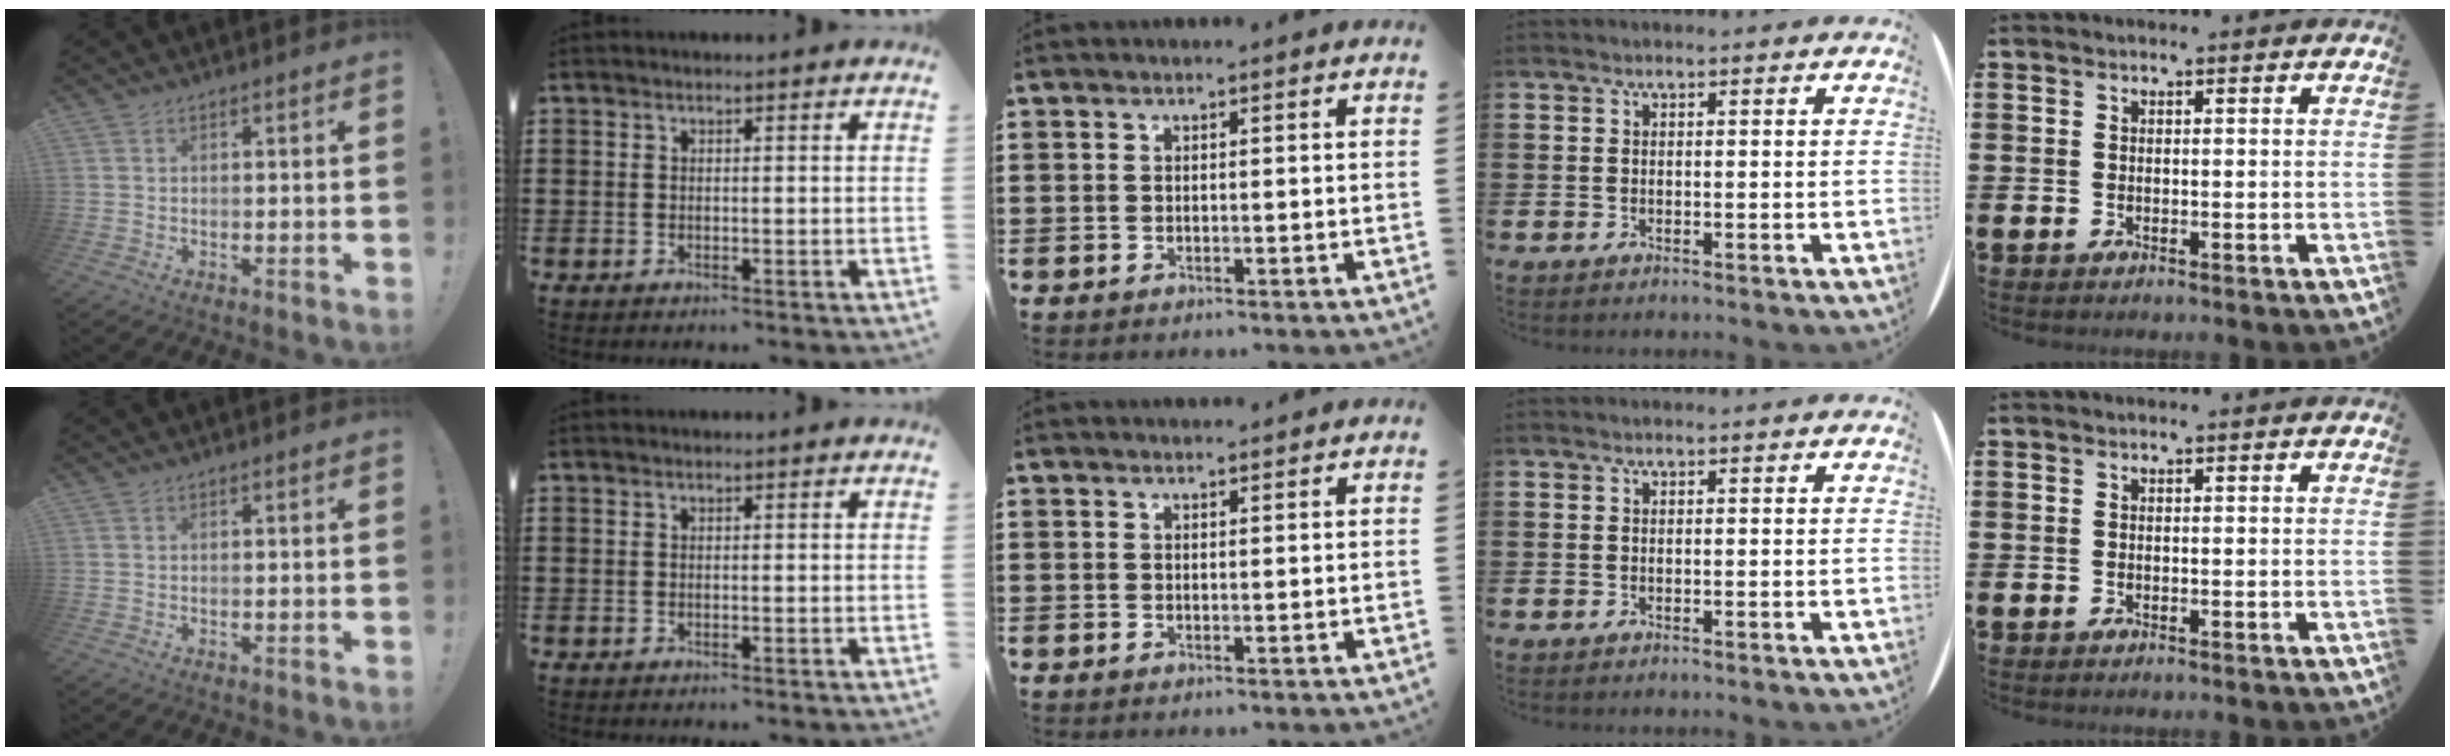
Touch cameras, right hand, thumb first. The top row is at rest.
{"middle": {"total": 0.7, "force": [0.7, 0.0, -0.1], "torque": [-0.001, -0.003, 0.014]}}